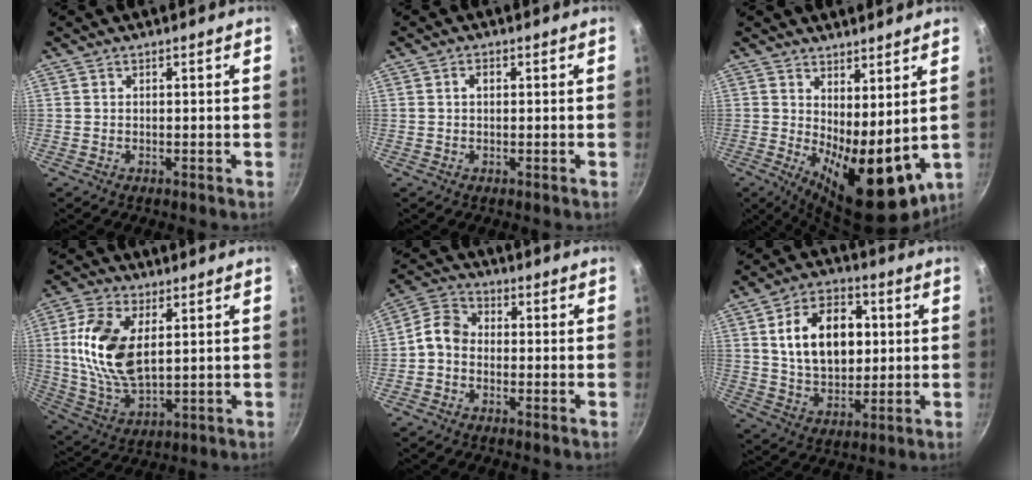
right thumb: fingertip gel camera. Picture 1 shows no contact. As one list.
[{"total": 1.7, "force": [0.3, 1.1, 1.2], "torque": [-0.016, 0.006, 0.004]}, {"total": 14.5, "force": [1.4, 6.4, 13.0], "torque": [-0.156, -0.028, 0.039]}, {"total": 15.1, "force": [3.2, 8.2, 12.2], "torque": [-0.235, -0.012, 0.069]}, {"total": 5.5, "force": [-1.6, 4.2, 3.1], "torque": [-0.052, 0.030, -0.048]}, {"total": 16.3, "force": [3.1, 11.0, 11.7], "torque": [-0.159, 0.002, 0.052]}]